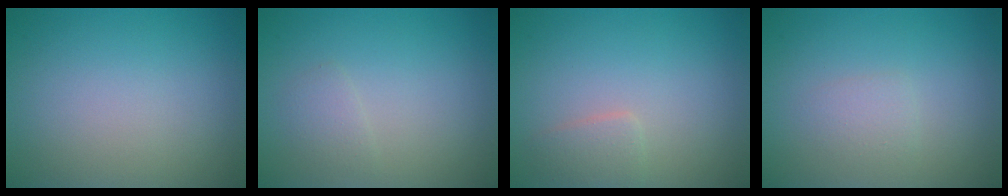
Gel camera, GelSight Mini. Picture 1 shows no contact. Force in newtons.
{"total": 1.1, "press": 1.1, "slide": 0.1}
{"total": 1.5, "press": 1.5, "slide": 0.1}
{"total": 1.1, "press": 1.1, "slide": 0.1}